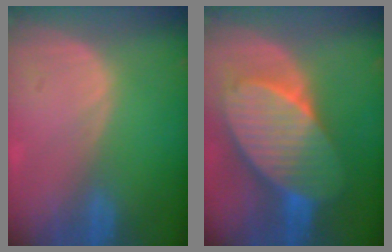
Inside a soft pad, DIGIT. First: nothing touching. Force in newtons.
{"total": 10.9, "press": 10.9, "slide": 0.7}